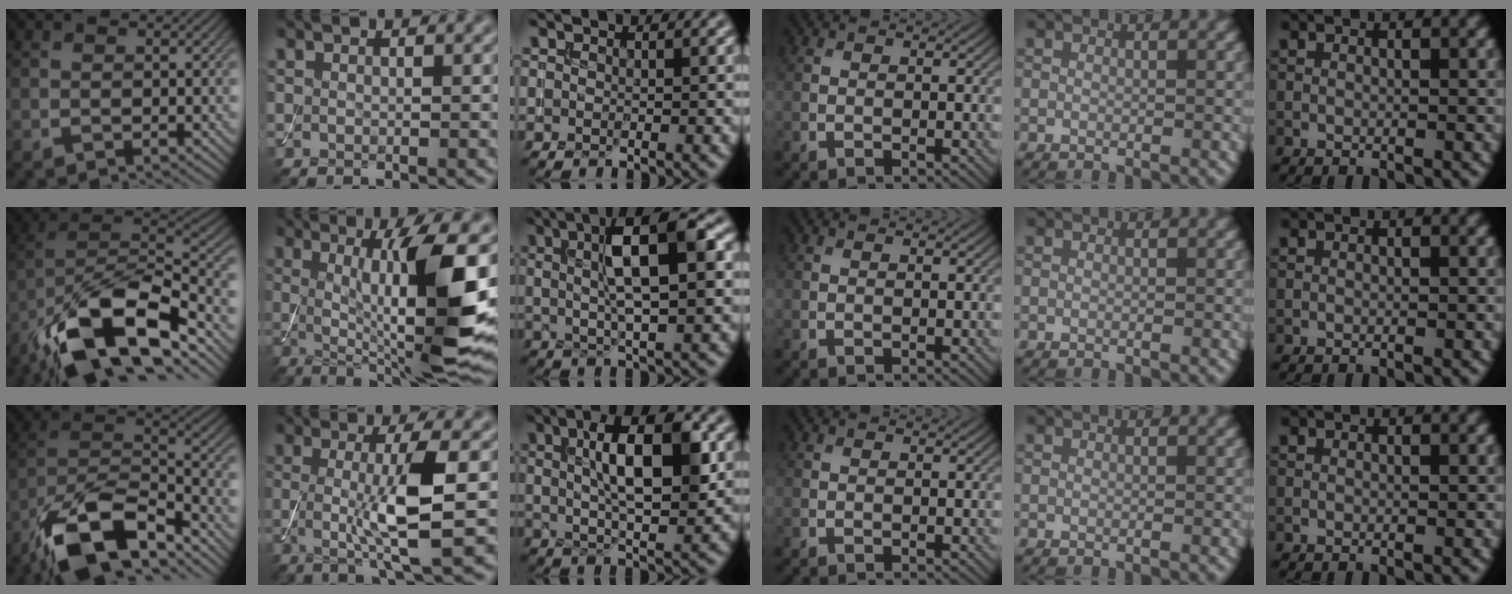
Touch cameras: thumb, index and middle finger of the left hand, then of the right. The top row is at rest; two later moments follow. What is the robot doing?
{"motion": "assemble", "object": "toy tower of hanoi"}